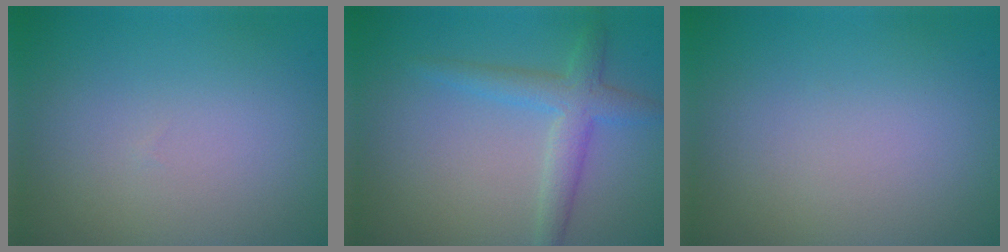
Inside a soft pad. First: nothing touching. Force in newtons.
{"total": 3.3, "press": 3.3, "slide": 0.2}
{"total": 0.0}